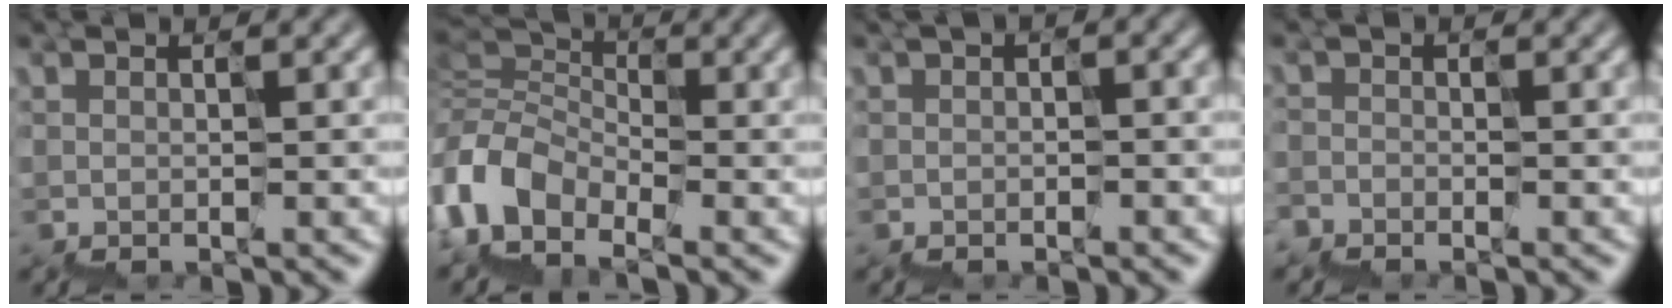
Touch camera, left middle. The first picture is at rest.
{"total": 4.9, "force": [-4.5, 1.9, -0.2], "torque": [-0.011, -0.005, -0.106]}
{"total": 1.1, "force": [-0.4, 0.6, 0.8], "torque": [-0.008, 0.007, -0.011]}
{"total": 1.9, "force": [-1.4, -0.5, -1.1], "torque": [0.018, -0.007, -0.035]}